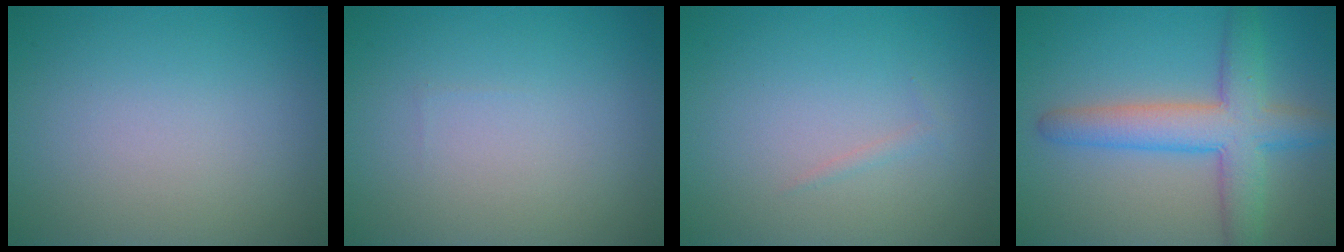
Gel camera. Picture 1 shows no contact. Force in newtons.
{"total": 0.0}
{"total": 0.6, "press": 0.5, "slide": 0.1}
{"total": 6.4, "press": 6.4, "slide": 0.2}